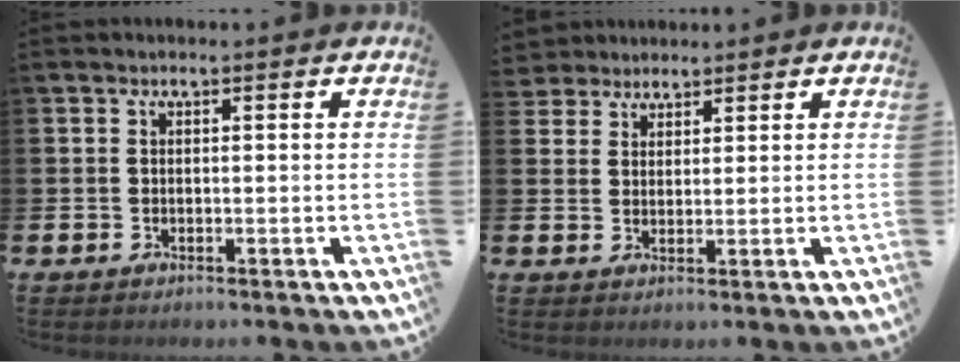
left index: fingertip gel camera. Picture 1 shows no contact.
{"total": 3.5, "force": [3.2, 1.4, -0.4], "torque": [-0.003, -0.009, 0.060]}